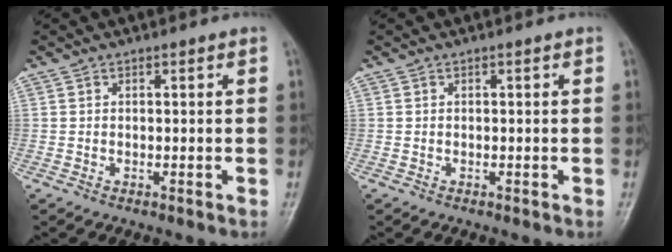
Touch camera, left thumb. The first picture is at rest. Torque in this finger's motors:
{"motor_torque": [0.00, 0.00, 0.00, 0.00, 0.00]}